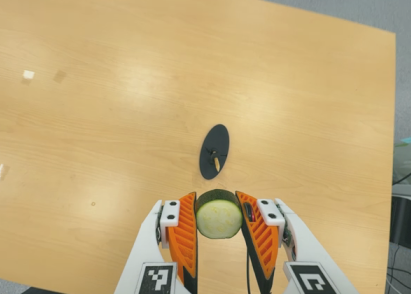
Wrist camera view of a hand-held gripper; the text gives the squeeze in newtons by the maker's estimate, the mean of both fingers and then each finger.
{"total": 12.2, "left": 11.5, "right": 12.9}